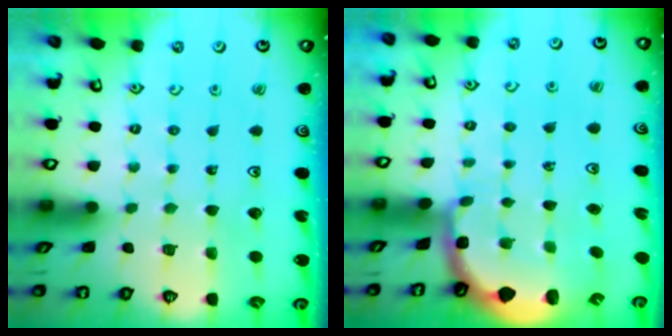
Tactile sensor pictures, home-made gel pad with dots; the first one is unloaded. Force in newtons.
{"total": 2.1, "press": 1.8, "slide": 1.0}